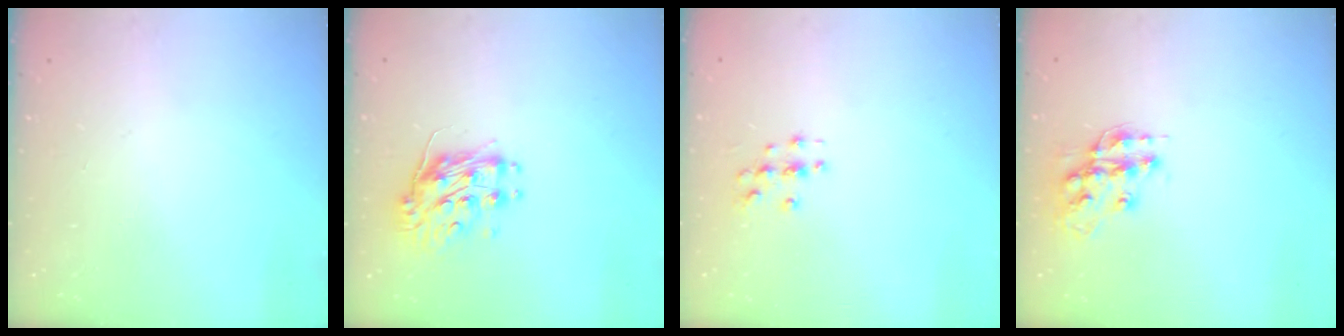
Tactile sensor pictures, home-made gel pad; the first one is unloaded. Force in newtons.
{"total": 10.4, "press": 10.4, "slide": 0.8}
{"total": 2.8, "press": 2.8, "slide": 0.3}
{"total": 13.5, "press": 13.5, "slide": 0.8}